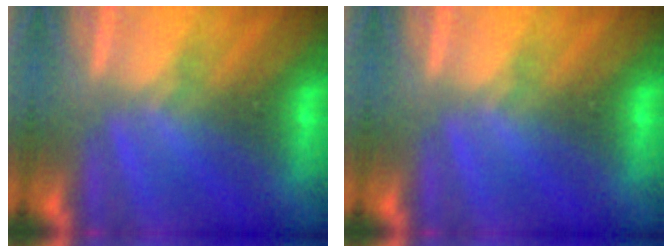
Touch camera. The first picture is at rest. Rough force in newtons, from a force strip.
{"total": 0.0}